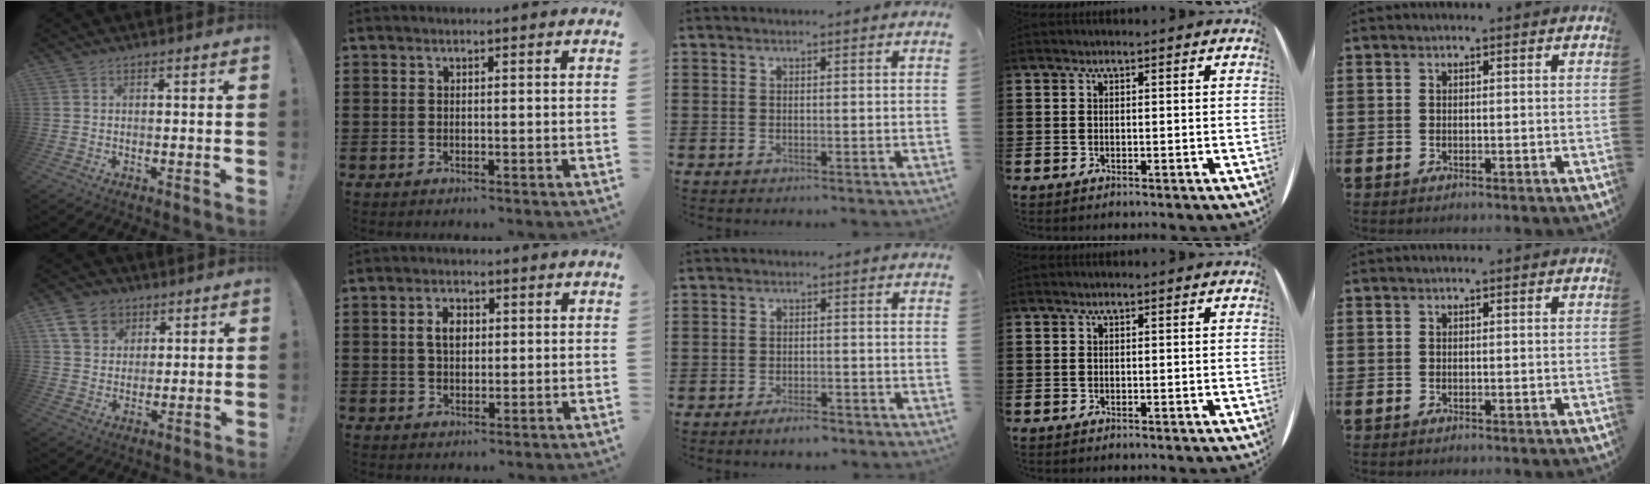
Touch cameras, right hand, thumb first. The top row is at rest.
{"thumb": {"total": 10.9, "force": [5.4, 8.4, 4.4], "torque": [-0.063, -0.025, 0.108]}, "index": {"total": 3.6, "force": [0.6, 2.2, 2.8], "torque": [-0.053, 0.009, 0.006]}, "middle": {"total": 2.5, "force": [-2.2, 0.6, 1.0], "torque": [-0.017, 0.003, -0.041]}}